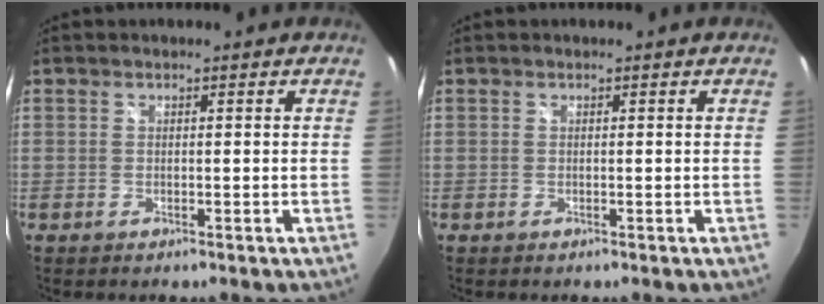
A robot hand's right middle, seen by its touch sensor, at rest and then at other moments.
{"total": 0.0}